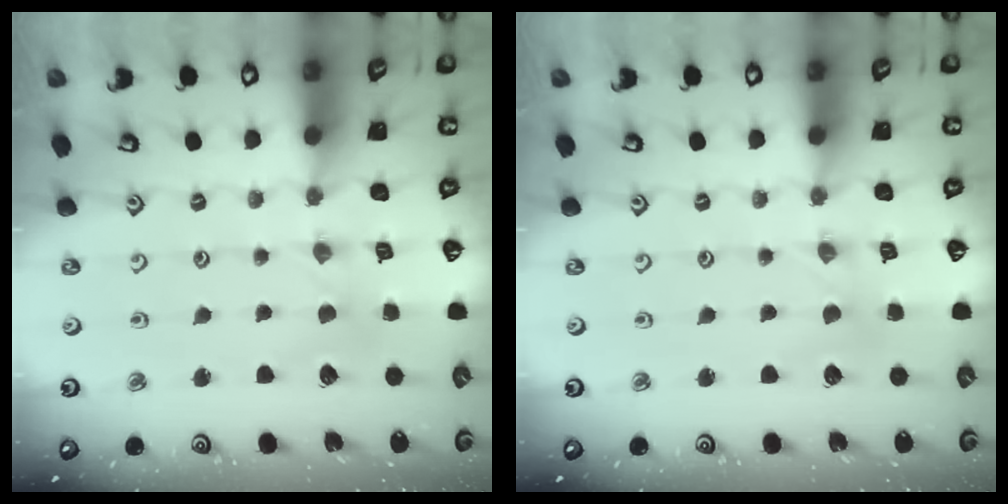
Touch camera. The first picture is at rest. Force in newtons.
{"total": 0.0}